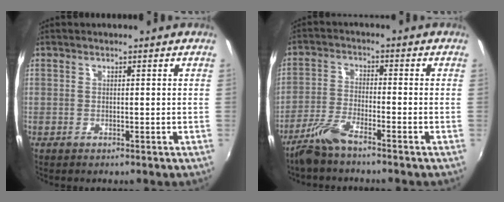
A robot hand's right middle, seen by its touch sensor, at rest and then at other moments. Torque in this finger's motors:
{"motor_torque": [0.08, -0.08, 0.13, 0.04]}